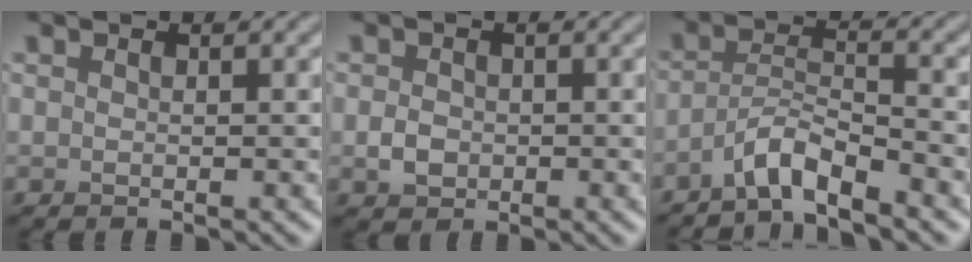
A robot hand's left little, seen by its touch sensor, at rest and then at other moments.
{"total": 1.7, "force": [-0.3, 1.4, 0.8], "torque": [-0.014, -0.002, -0.010]}
{"total": 3.5, "force": [-2.9, 0.4, 2.0], "torque": [-0.033, 0.009, -0.063]}